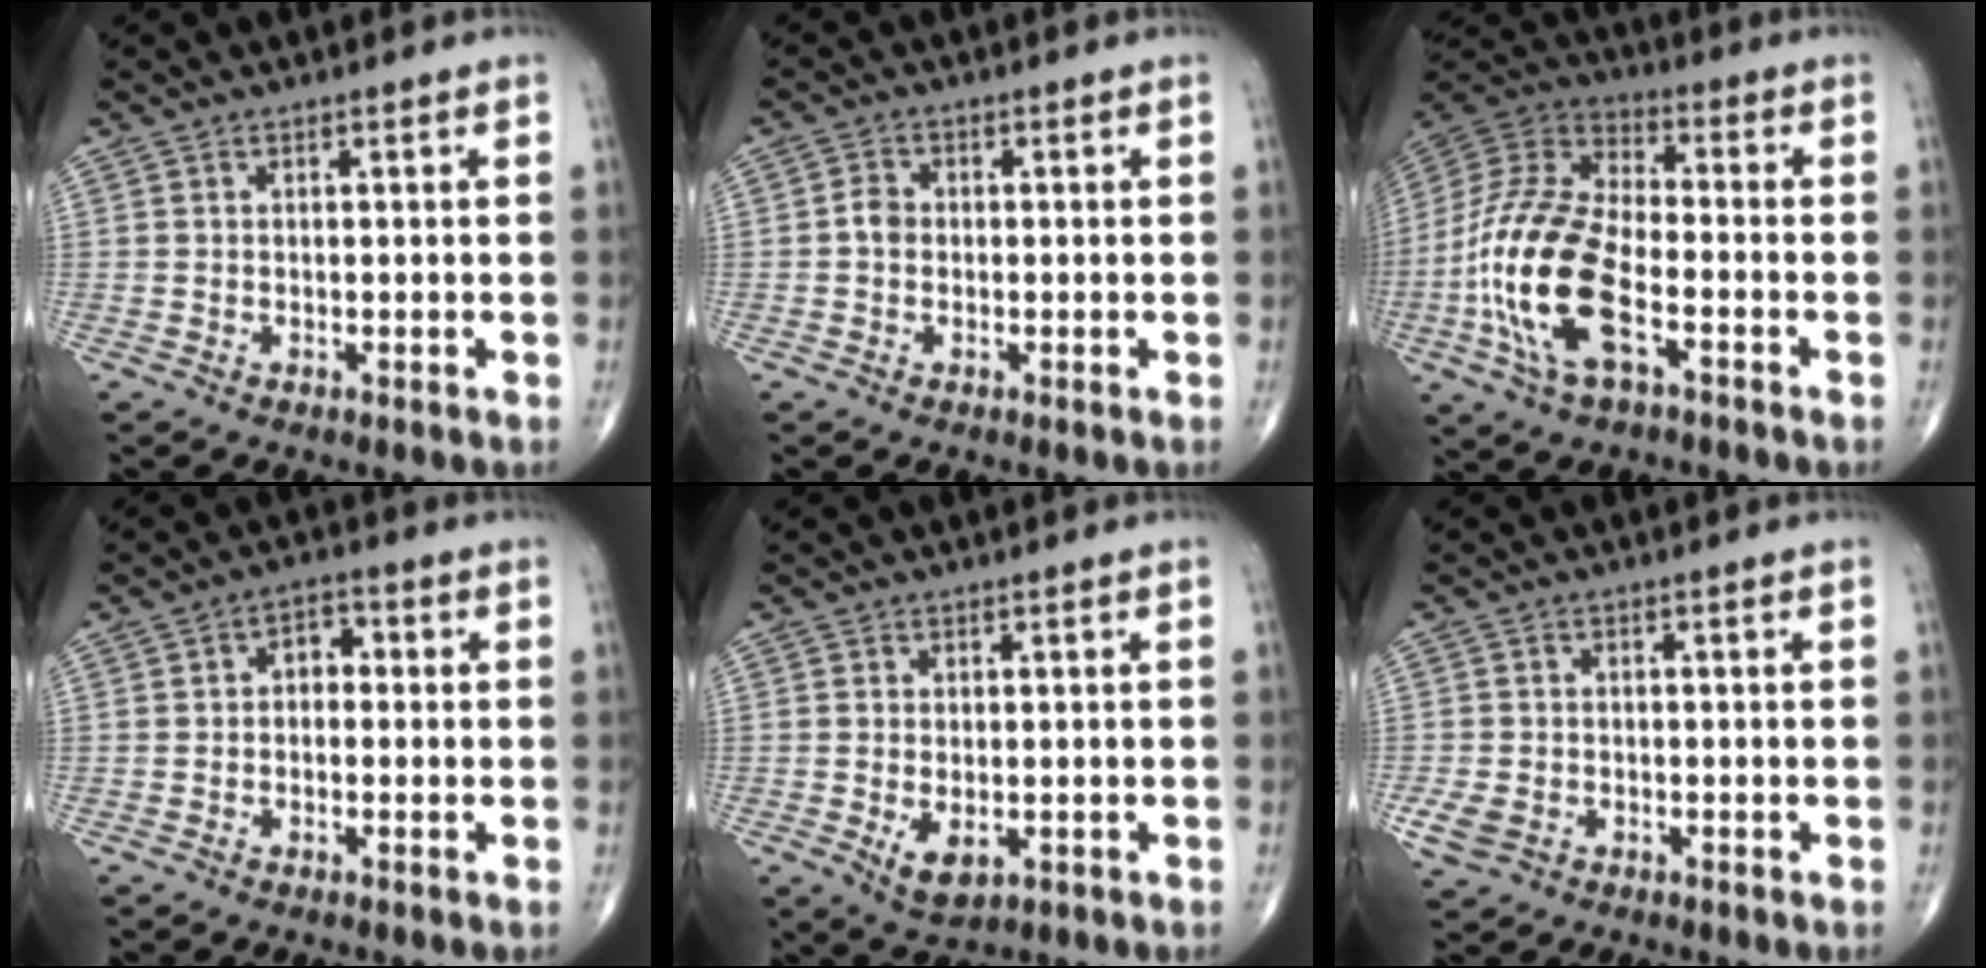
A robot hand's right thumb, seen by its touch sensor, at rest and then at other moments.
{"total": 2.4, "force": [-0.3, 2.0, 1.3], "torque": [-0.017, 0.010, -0.011]}
{"total": 19.4, "force": [-6.1, 8.7, 16.2], "torque": [-0.347, 0.022, -0.116]}
{"total": 3.7, "force": [-0.1, 2.6, 2.6], "torque": [-0.020, 0.016, -0.014]}
{"total": 4.3, "force": [-1.0, 2.4, 3.4], "torque": [-0.054, -0.009, -0.007]}
{"total": 3.8, "force": [-1.6, 2.8, 2.1], "torque": [-0.047, 0.002, -0.023]}